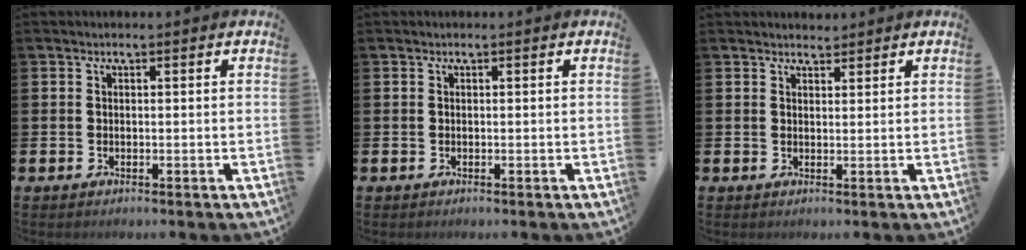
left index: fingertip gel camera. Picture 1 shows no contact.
{"total": 0.0}
{"total": 2.3, "force": [2.2, 0.7, -0.1], "torque": [0.008, -0.009, 0.038]}